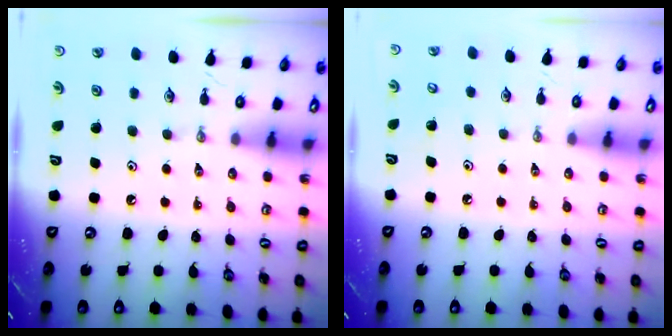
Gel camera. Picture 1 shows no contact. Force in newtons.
{"total": 3.3, "press": 3.3, "slide": 0.2}